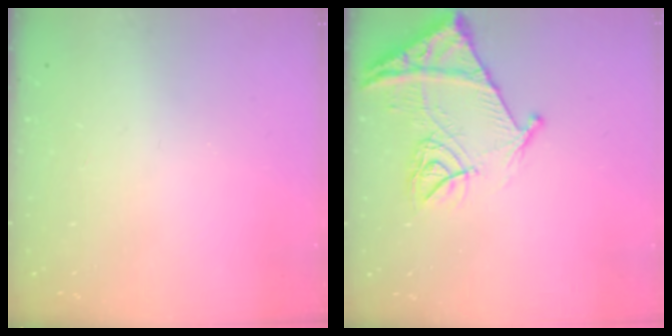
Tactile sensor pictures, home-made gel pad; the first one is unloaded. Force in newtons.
{"total": 13.6, "press": 13.6, "slide": 1.5}